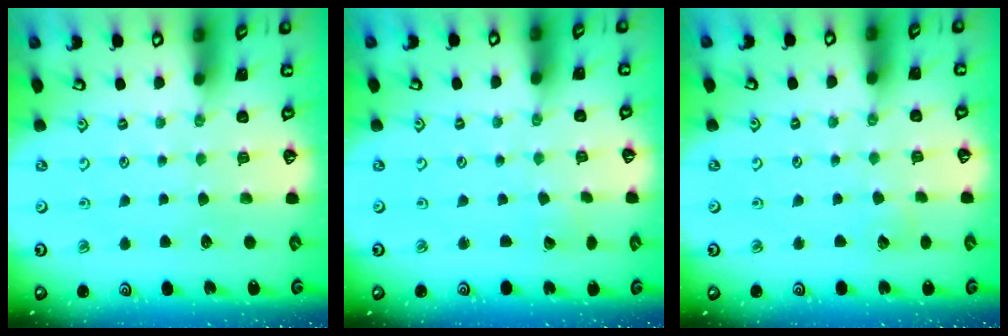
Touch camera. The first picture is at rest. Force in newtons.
{"total": 1.3, "press": 1.3, "slide": 0.1}
{"total": 2.3, "press": 2.3, "slide": 0.1}